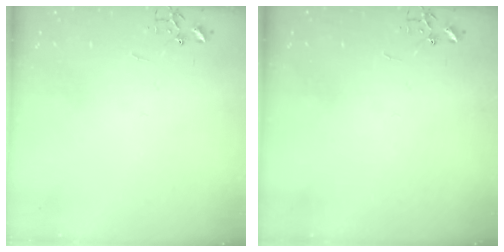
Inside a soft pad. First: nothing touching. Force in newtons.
{"total": 0.0}